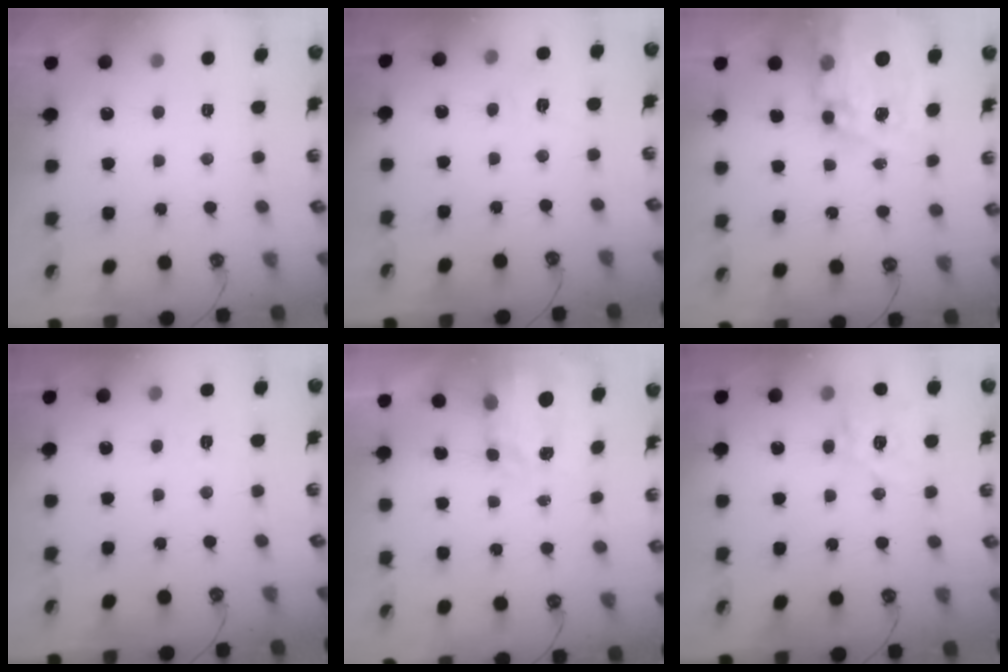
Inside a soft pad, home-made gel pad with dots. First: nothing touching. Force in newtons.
{"total": 5.3, "press": 5.2, "slide": 0.6}
{"total": 17.0, "press": 16.9, "slide": 1.7}
{"total": 2.5, "press": 2.5, "slide": 0.5}
{"total": 3.7, "press": 3.7, "slide": 0.5}
{"total": 14.7, "press": 14.6, "slide": 1.7}